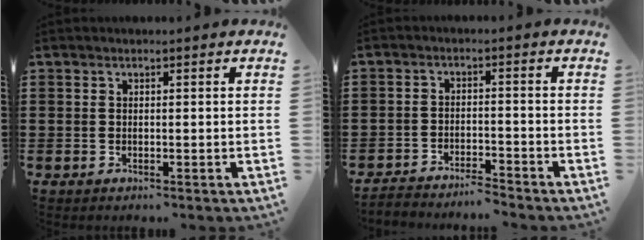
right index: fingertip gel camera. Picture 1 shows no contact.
{"total": 3.4, "force": [-3.3, -0.1, -0.1], "torque": [-0.007, -0.003, -0.072]}